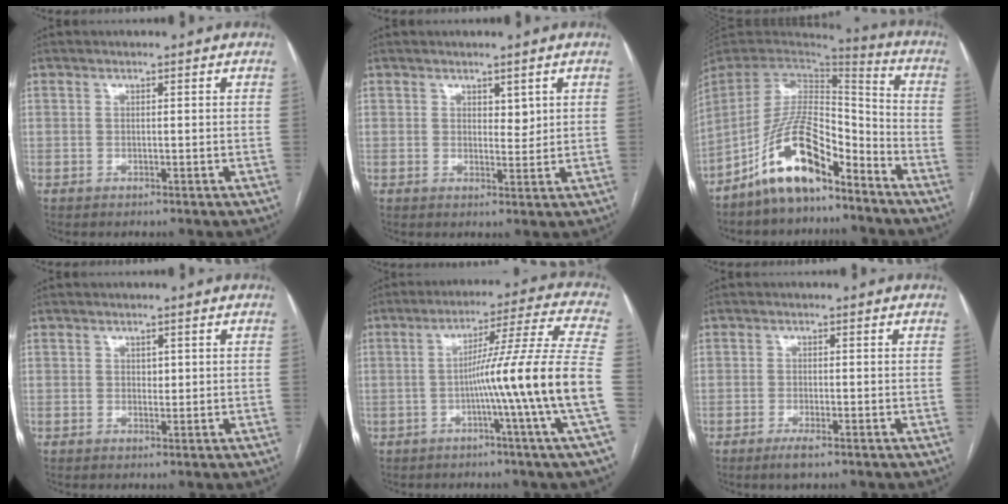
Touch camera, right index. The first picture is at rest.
{"total": 2.1, "force": [1.1, 1.2, 1.3], "torque": [-0.015, -0.006, 0.021]}
{"total": 14.0, "force": [-9.2, 4.6, 9.4], "torque": [-0.186, 0.020, -0.169]}
{"total": 0.9, "force": [0.3, 0.7, 0.5], "torque": [-0.004, -0.001, 0.004]}
{"total": 15.3, "force": [-3.5, -3.3, 14.5], "torque": [-0.211, 0.003, -0.064]}
{"total": 2.3, "force": [-1.5, 0.3, 1.7], "torque": [-0.033, -0.003, -0.025]}